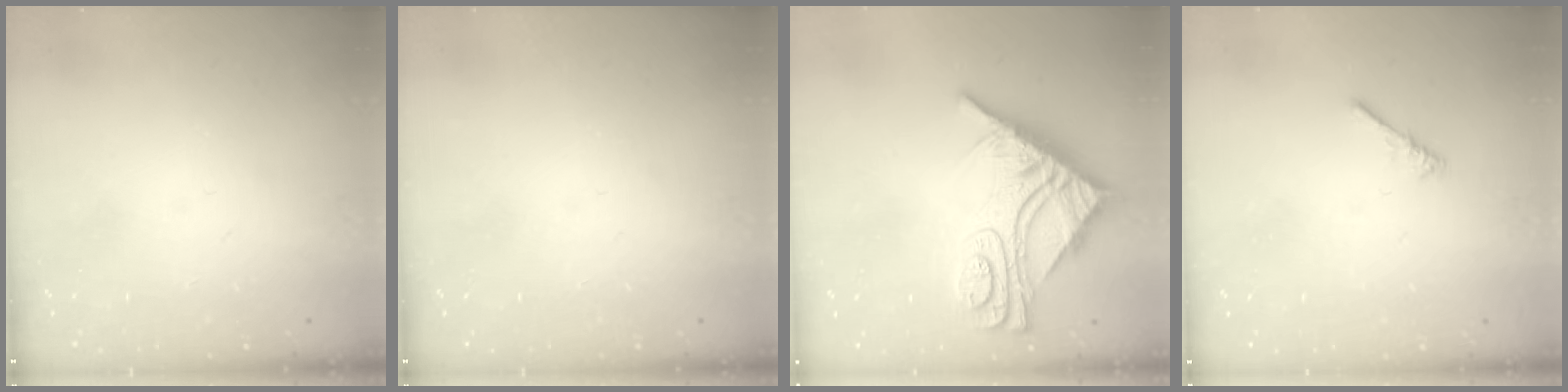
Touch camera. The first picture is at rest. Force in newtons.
{"total": 0.0}
{"total": 12.3, "press": 12.3, "slide": 1.1}
{"total": 0.0}